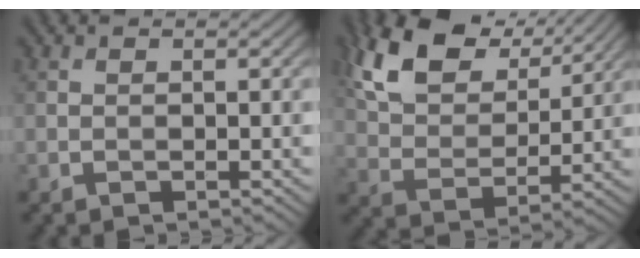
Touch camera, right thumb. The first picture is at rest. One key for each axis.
{"total": 12.7, "fx": 7.6, "fy": 6.7, "fz": 7.6, "tx": -0.183, "ty": 0.017, "tz": 0.142}